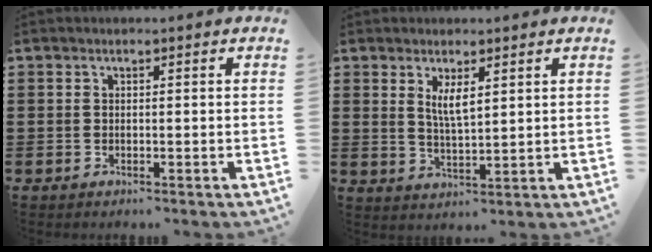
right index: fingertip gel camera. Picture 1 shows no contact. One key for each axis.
{"total": 3.7, "fx": 1.5, "fy": 1.1, "fz": 3.2, "tx": -0.067, "ty": 0.002, "tz": 0.026}